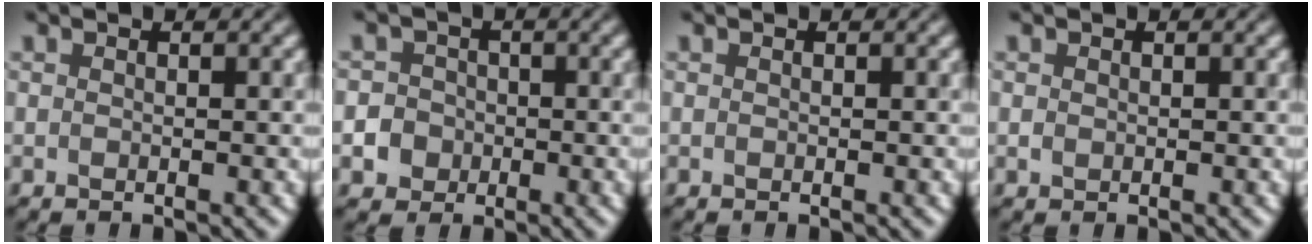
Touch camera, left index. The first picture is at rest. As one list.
[{"total": 5.5, "force": [-1.5, 5.1, 1.2], "torque": [-0.002, 0.008, -0.046]}, {"total": 0.0}, {"total": 0.5, "force": [0.1, 0.5, 0.2], "torque": [0.000, -0.002, 0.003]}]